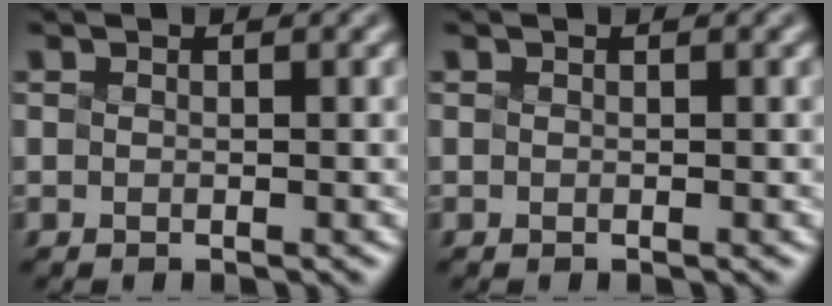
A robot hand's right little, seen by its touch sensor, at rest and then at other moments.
{"total": 0.0}